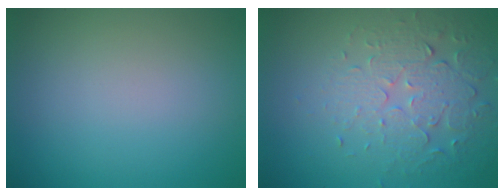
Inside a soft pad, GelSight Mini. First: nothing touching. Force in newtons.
{"total": 5.4, "press": 3.7, "slide": 3.9}